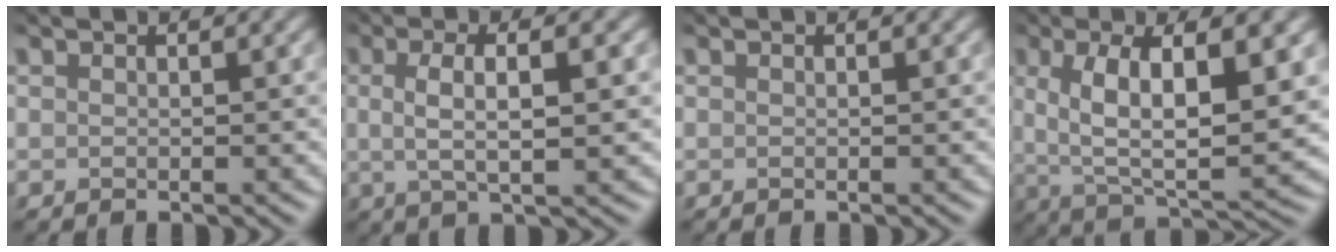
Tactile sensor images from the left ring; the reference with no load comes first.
{"total": 4.1, "force": [-1.0, 0.8, 3.9], "torque": [-0.079, -0.003, -0.007]}
{"total": 0.0}
{"total": 9.1, "force": [1.1, 3.3, 8.4], "torque": [-0.154, -0.019, 0.030]}